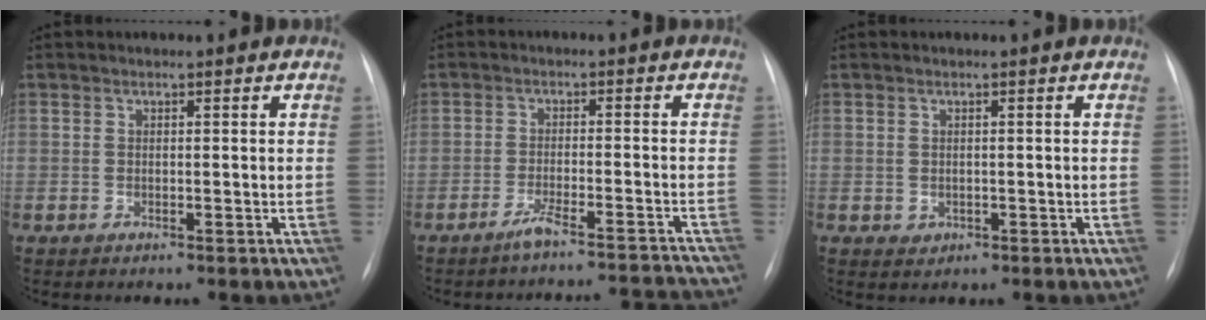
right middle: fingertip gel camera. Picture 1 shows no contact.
{"total": 11.3, "force": [-11.1, -0.6, 2.2], "torque": [-0.007, 0.011, -0.143]}
{"total": 1.0, "force": [-0.2, 0.9, 0.4], "torque": [-0.009, -0.002, 0.004]}